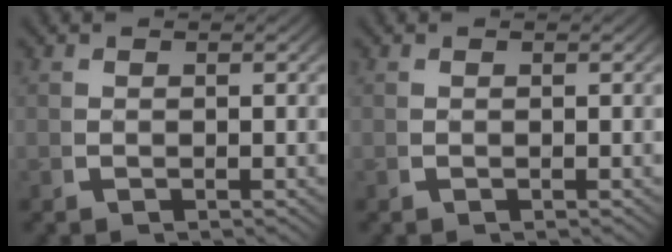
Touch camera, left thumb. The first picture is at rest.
{"total": 0.0}